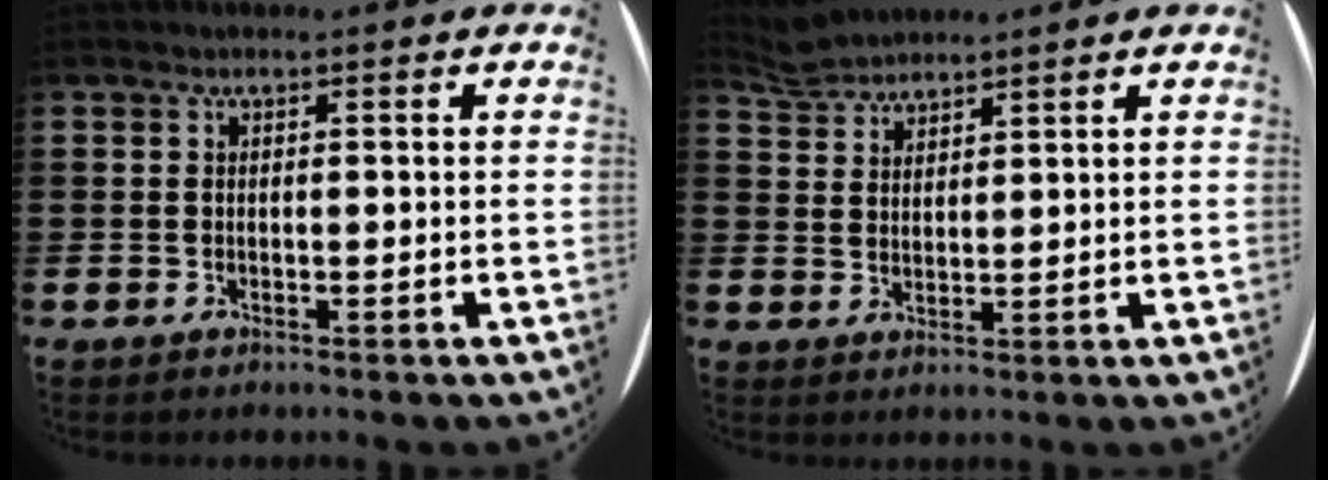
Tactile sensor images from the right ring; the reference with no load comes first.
{"total": 3.2, "force": [3.2, 0.0, -0.4], "torque": [-0.003, -0.011, 0.063]}